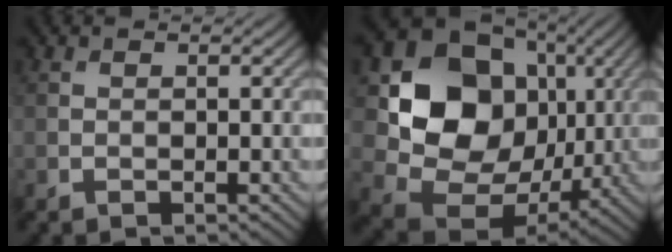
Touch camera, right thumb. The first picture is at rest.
{"total": 16.3, "force": [2.7, 13.4, 8.9], "torque": [-0.176, -0.017, 0.047]}